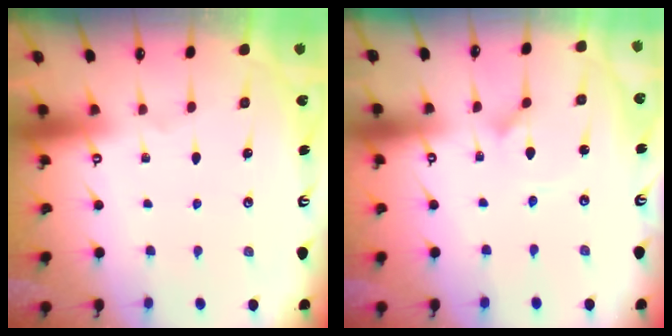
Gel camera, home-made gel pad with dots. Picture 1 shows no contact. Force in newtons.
{"total": 1.2, "press": 1.1, "slide": 0.2}